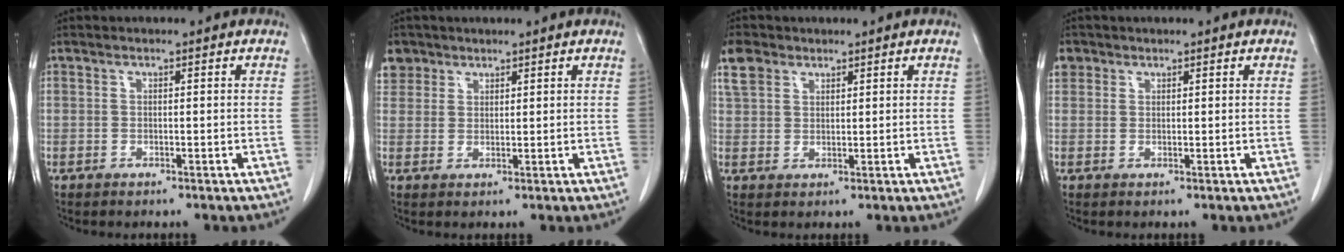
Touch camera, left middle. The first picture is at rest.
{"total": 4.9, "force": [3.2, 3.8, 0.3], "torque": [-0.003, 0.014, 0.064]}
{"total": 4.4, "force": [2.8, 2.9, 1.6], "torque": [-0.042, 0.013, 0.063]}
{"total": 2.8, "force": [1.5, 2.4, 0.4], "torque": [-0.004, 0.013, 0.028]}